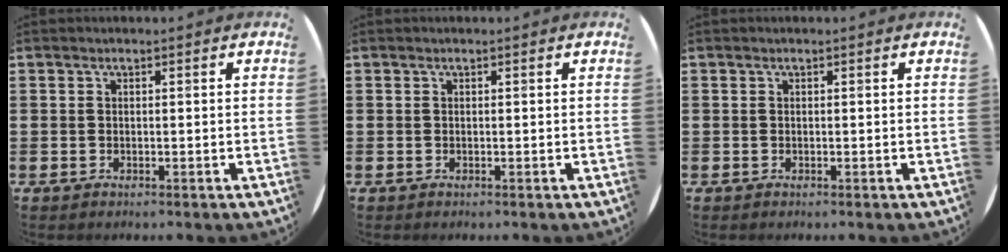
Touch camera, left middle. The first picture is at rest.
{"total": 0.0}
{"total": 0.0}